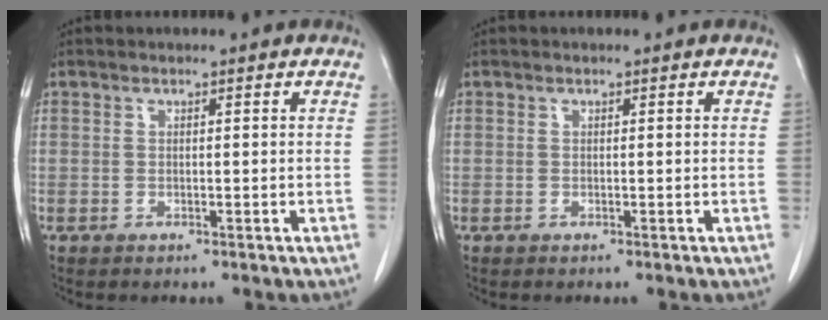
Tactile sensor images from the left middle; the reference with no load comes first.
{"total": 0.0}